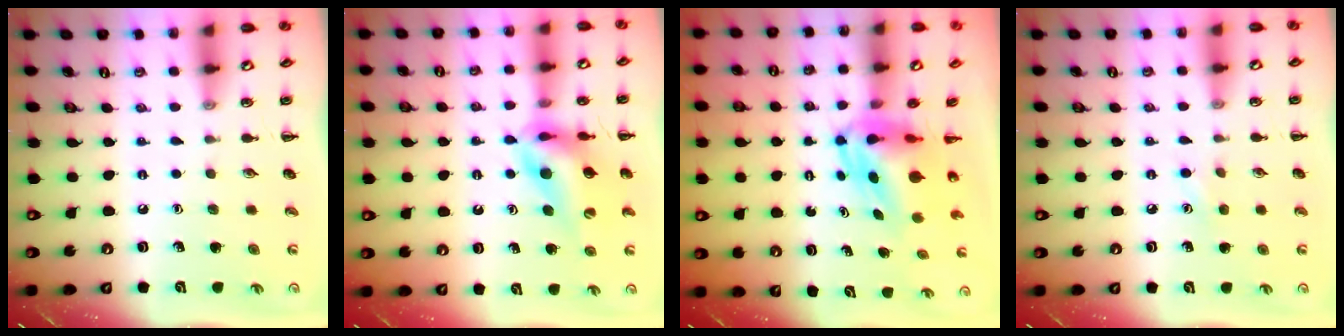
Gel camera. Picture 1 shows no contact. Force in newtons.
{"total": 12.2, "press": 11.6, "slide": 3.8}
{"total": 5.4, "press": 5.1, "slide": 1.6}
{"total": 2.0, "press": 1.9, "slide": 0.6}